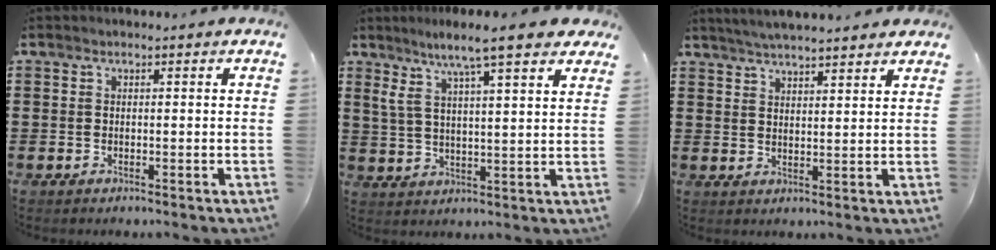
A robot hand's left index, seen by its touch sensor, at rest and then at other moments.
{"total": 8.4, "force": [6.4, 1.0, 5.3], "torque": [-0.125, -0.016, 0.109]}
{"total": 3.7, "force": [3.6, -0.3, 0.7], "torque": [-0.024, -0.011, 0.064]}